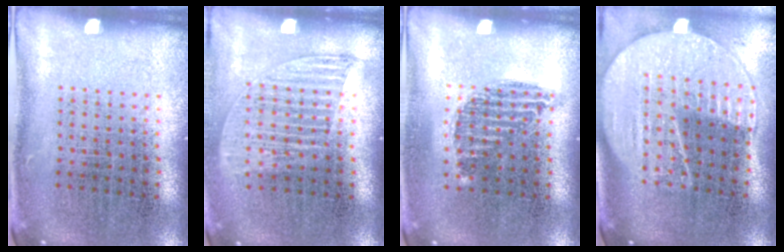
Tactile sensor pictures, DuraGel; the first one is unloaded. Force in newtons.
{"total": 1.2, "press": 1.1, "slide": 0.5}
{"total": 0.9, "press": 0.8, "slide": 0.4}
{"total": 2.0, "press": 1.8, "slide": 1.0}